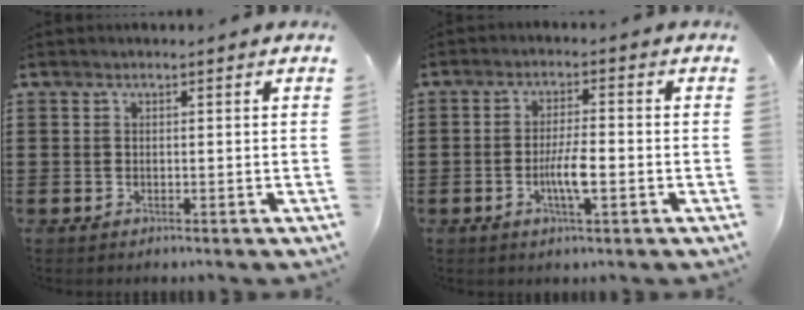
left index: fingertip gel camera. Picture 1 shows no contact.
{"total": 5.0, "force": [-1.3, 1.0, 4.7], "torque": [-0.086, 0.002, -0.025]}